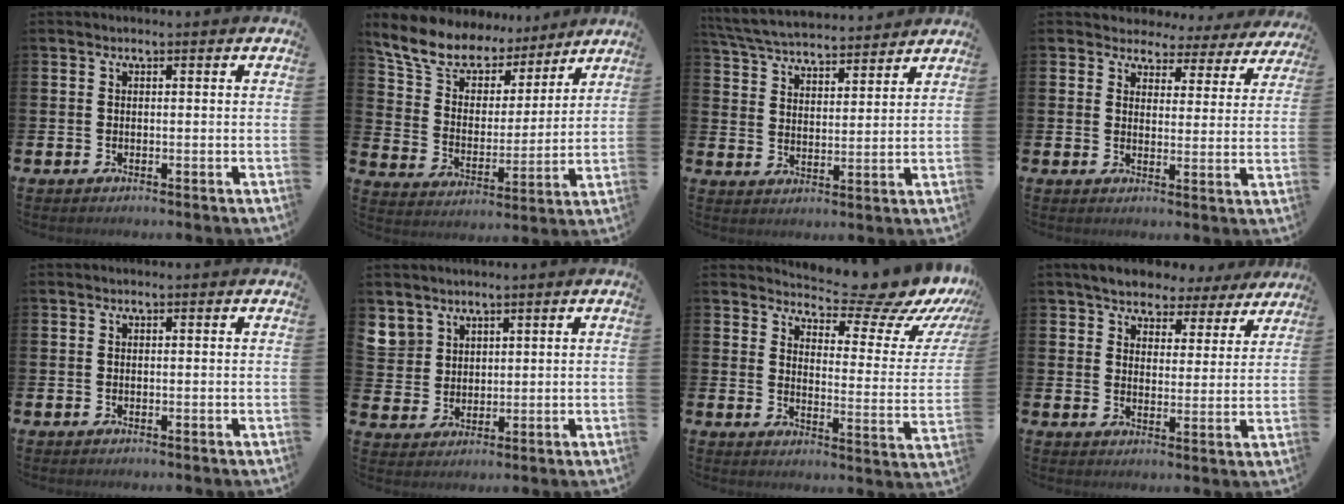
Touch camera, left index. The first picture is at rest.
{"total": 10.1, "force": [8.8, 4.3, 2.6], "torque": [-0.097, -0.055, 0.158]}
{"total": 5.9, "force": [5.8, 0.8, 0.8], "torque": [-0.040, -0.036, 0.102]}
{"total": 3.4, "force": [2.9, 1.9, 0.1], "torque": [-0.015, -0.028, 0.043]}
{"total": 0.0}
{"total": 4.9, "force": [3.8, 3.0, 0.3], "torque": [-0.012, -0.015, 0.071]}
{"total": 9.2, "force": [7.9, 2.9, 3.8], "torque": [-0.056, -0.067, 0.128]}
{"total": 5.7, "force": [5.3, 2.1, 0.6], "torque": [-0.039, -0.028, 0.093]}